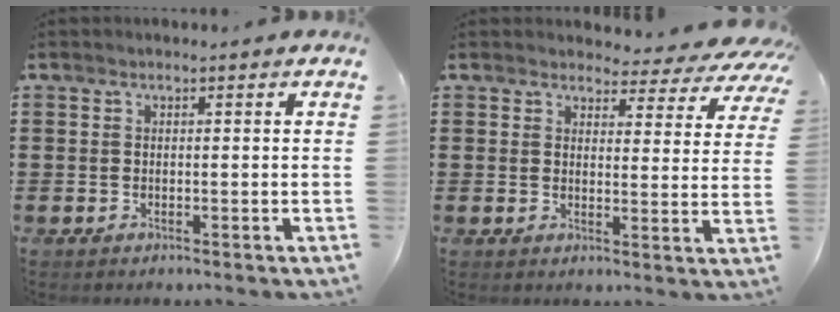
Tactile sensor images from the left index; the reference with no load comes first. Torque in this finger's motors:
{"motor_torque": [1.18, -0.95, 0.23, 0.03]}